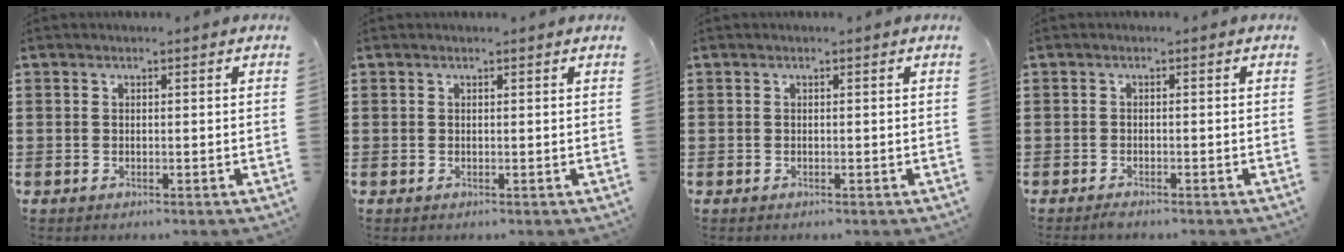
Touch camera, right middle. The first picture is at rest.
{"total": 0.0}
{"total": 0.0}
{"total": 0.8, "force": [-0.8, 0.0, 0.2], "torque": [-0.007, -0.002, -0.015]}